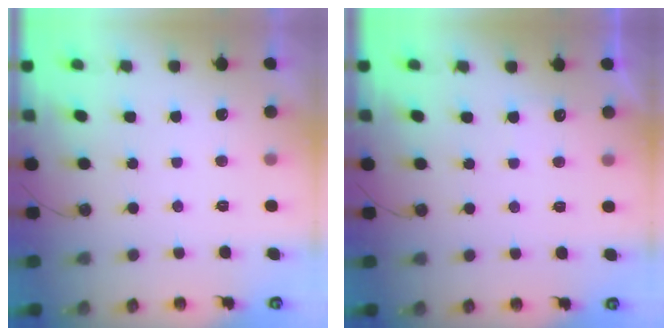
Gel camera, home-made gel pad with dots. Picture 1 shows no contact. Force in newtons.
{"total": 3.9, "press": 3.9, "slide": 0.5}